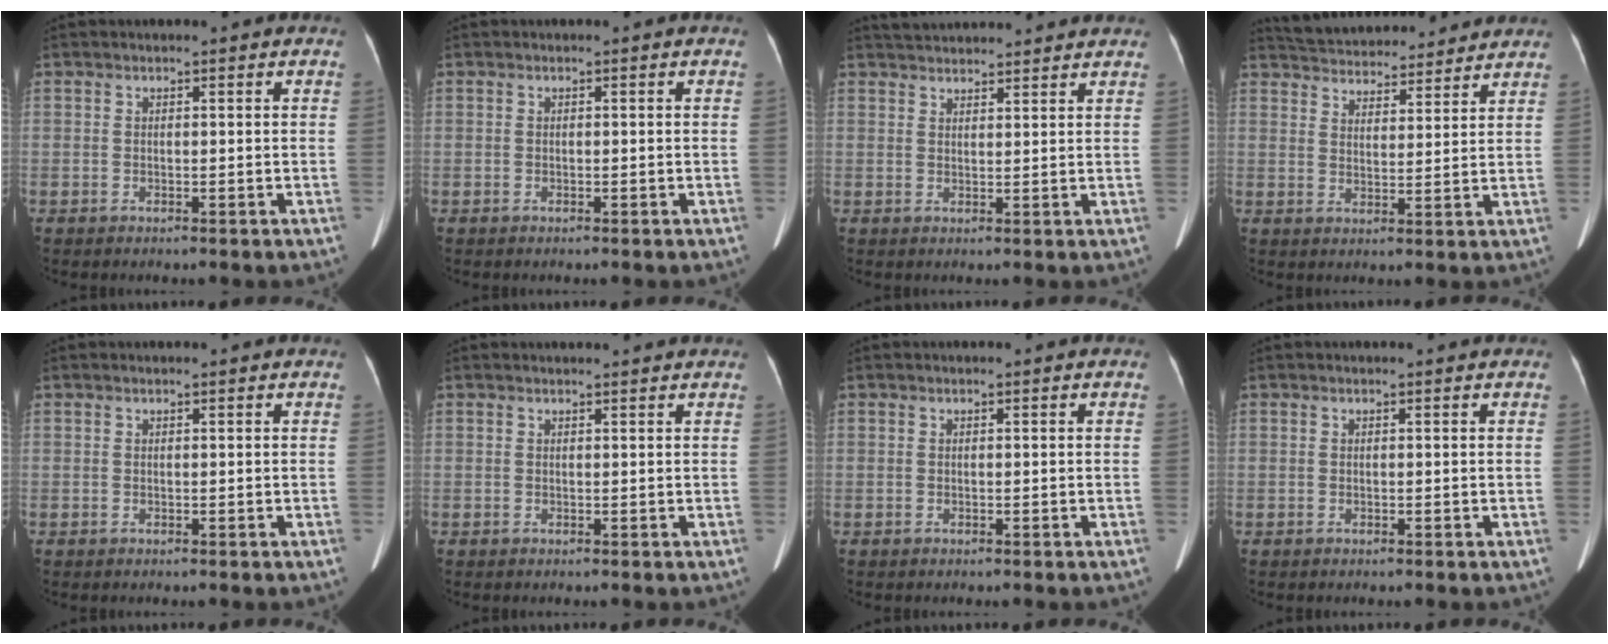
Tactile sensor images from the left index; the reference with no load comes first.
{"total": 0.0}
{"total": 10.2, "force": [9.6, 1.7, 2.9], "torque": [-0.041, 0.037, 0.131]}
{"total": 16.3, "force": [15.2, 4.0, 4.2], "torque": [-0.072, 0.030, 0.219]}
{"total": 0.7, "force": [0.7, 0.1, 0.1], "torque": [-0.007, 0.008, 0.011]}
{"total": 3.1, "force": [3.0, 0.5, 0.5], "torque": [-0.007, 0.022, 0.034]}
{"total": 0.0}
{"total": 0.9, "force": [0.9, 0.1, 0.2], "torque": [-0.011, 0.006, 0.010]}